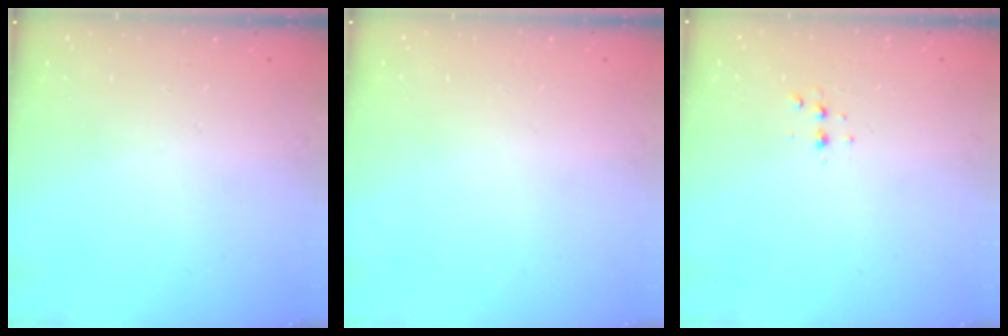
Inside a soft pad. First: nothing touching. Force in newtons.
{"total": 0.0}
{"total": 3.1, "press": 3.0, "slide": 0.6}